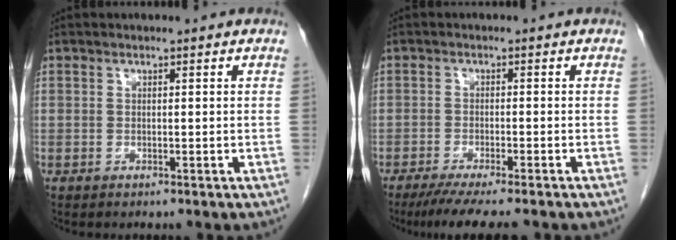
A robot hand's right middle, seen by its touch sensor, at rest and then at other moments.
{"total": 7.9, "force": [-6.5, 0.3, 4.5], "torque": [-0.061, -0.017, -0.102]}